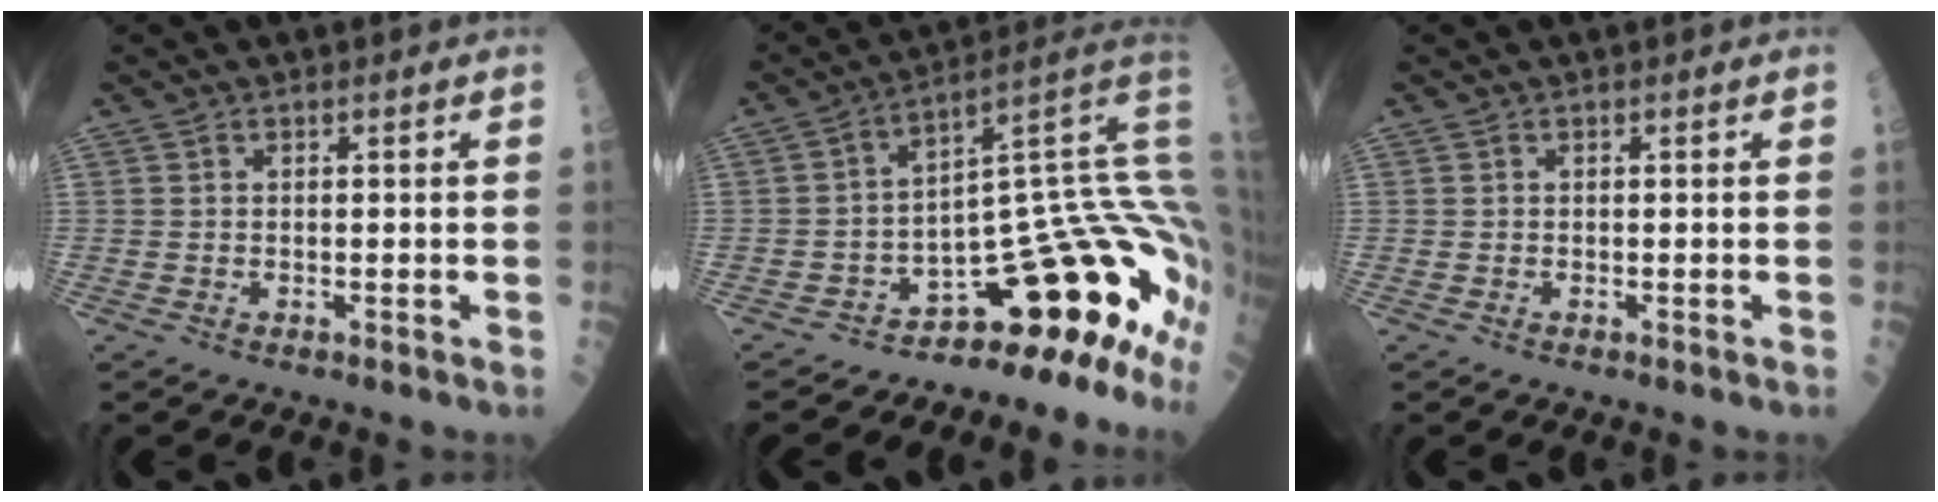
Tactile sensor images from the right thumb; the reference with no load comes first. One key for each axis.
{"total": 12.7, "fx": -4.3, "fy": 3.9, "fz": 11.3, "tx": -0.086, "ty": 0.125, "tz": -0.060}
{"total": 0.0}